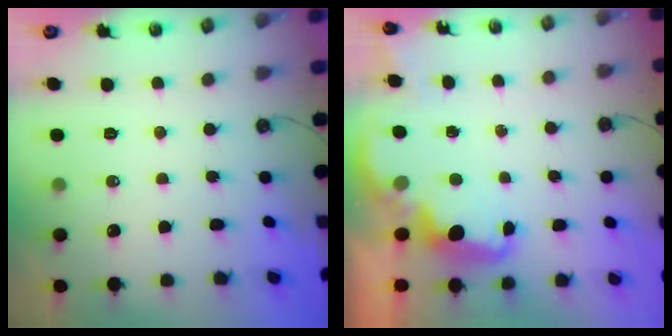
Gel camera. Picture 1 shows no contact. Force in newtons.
{"total": 2.4, "press": 2.3, "slide": 0.7}